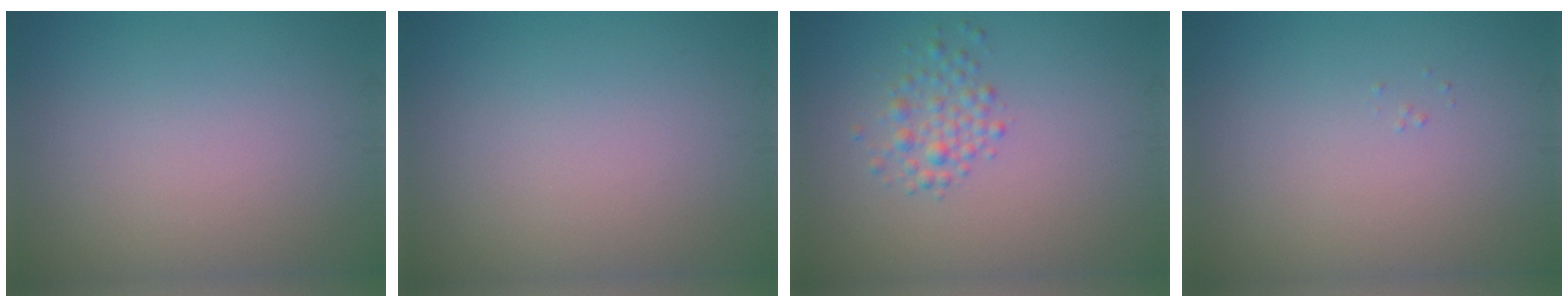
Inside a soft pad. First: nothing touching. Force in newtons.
{"total": 0.0}
{"total": 2.1, "press": 2.1, "slide": 0.1}
{"total": 0.0}